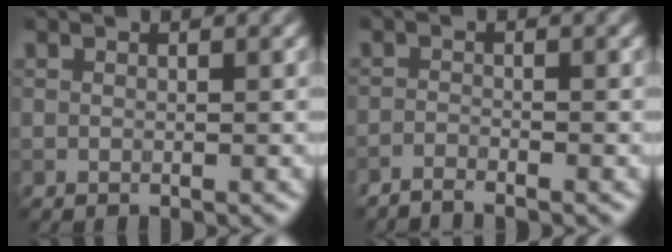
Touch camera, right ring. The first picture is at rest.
{"total": 1.8, "force": [-1.7, 0.1, 0.7], "torque": [-0.018, 0.002, -0.039]}